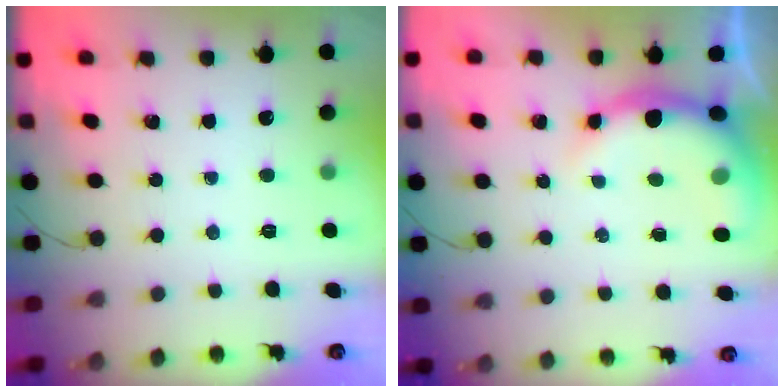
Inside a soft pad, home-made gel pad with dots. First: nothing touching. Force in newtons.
{"total": 7.2, "press": 7.0, "slide": 1.7}